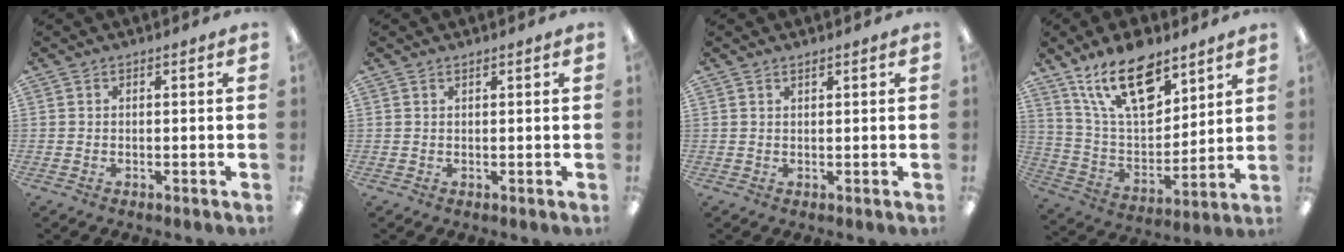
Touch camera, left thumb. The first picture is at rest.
{"total": 0.7, "force": [0.6, 0.2, 0.3], "torque": [-0.008, 0.001, 0.011]}
{"total": 1.1, "force": [1.0, 0.3, 0.5], "torque": [-0.011, -0.001, 0.018]}
{"total": 19.2, "force": [12.4, 8.9, 11.5], "torque": [-0.214, -0.053, 0.221]}